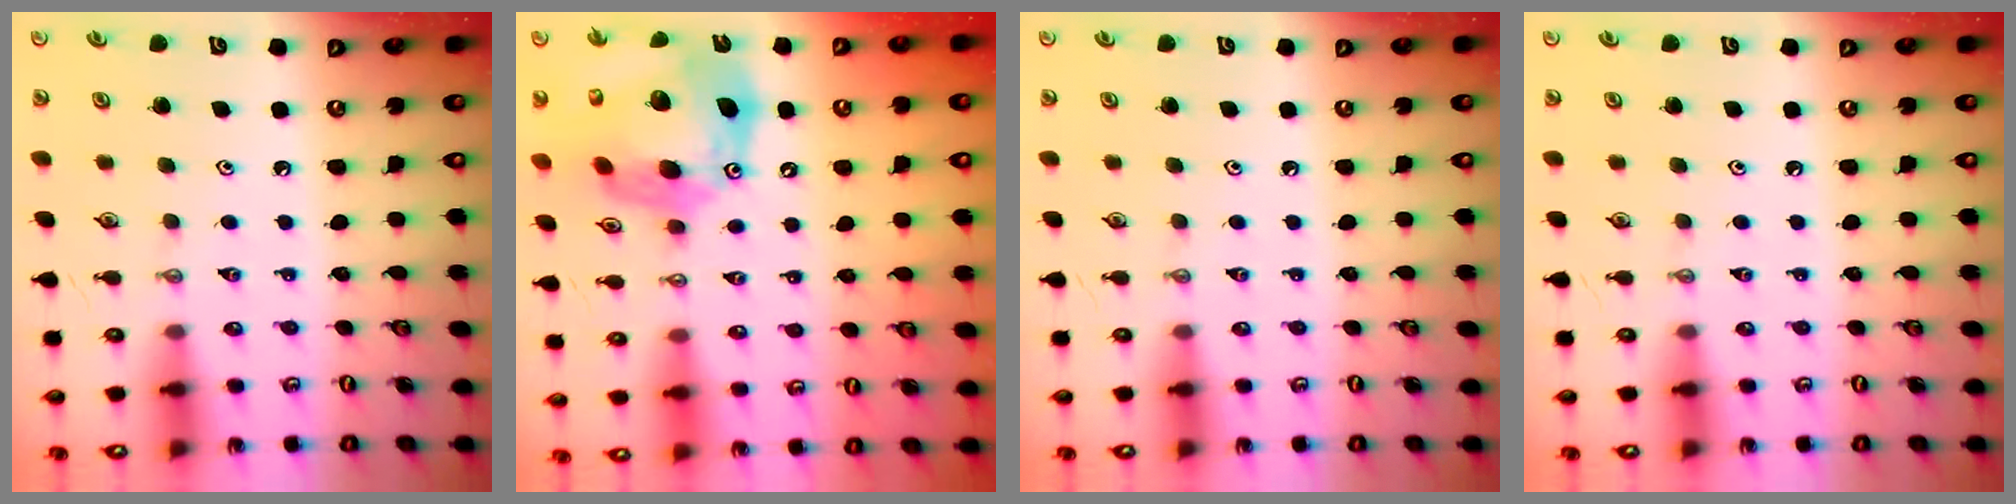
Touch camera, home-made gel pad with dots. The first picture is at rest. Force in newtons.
{"total": 20.7, "press": 20.6, "slide": 2.0}
{"total": 0.0}
{"total": 0.0}